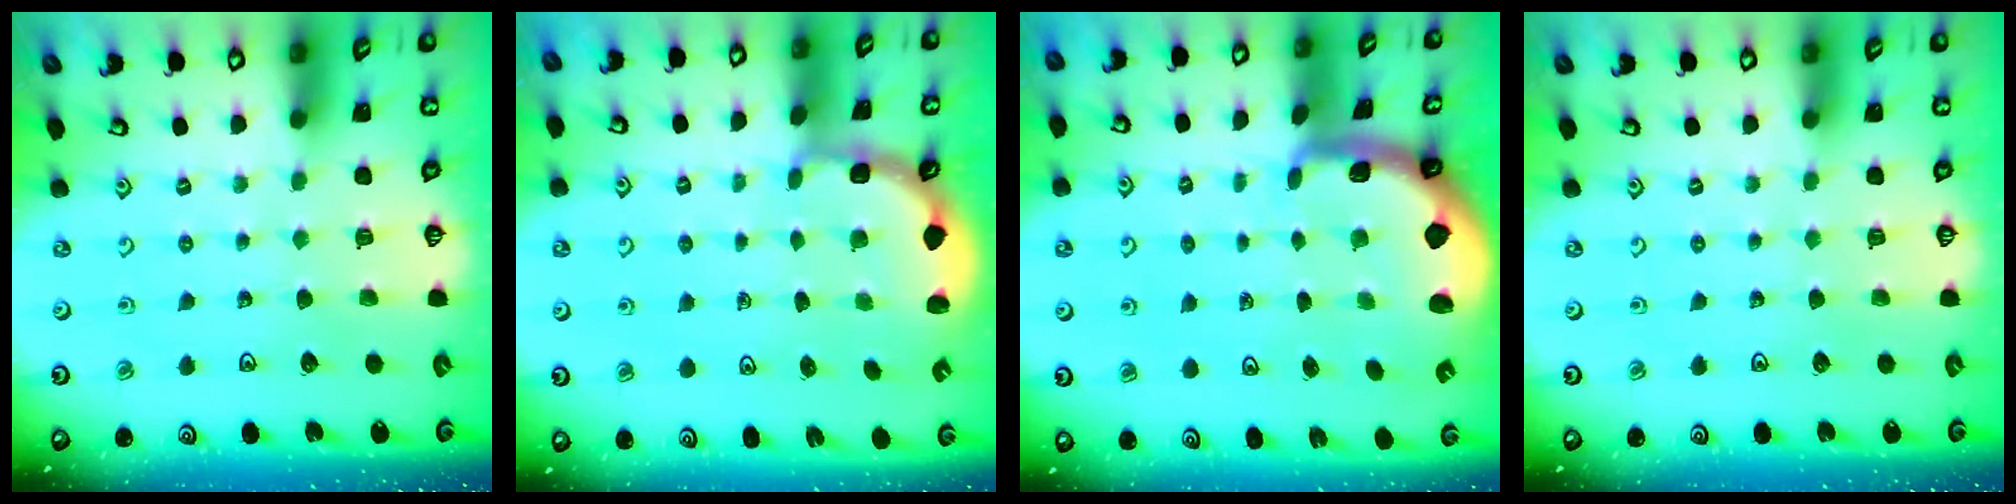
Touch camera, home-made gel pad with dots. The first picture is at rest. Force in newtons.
{"total": 2.4, "press": 1.8, "slide": 1.6}
{"total": 1.9, "press": 1.9, "slide": 0.4}
{"total": 0.0}